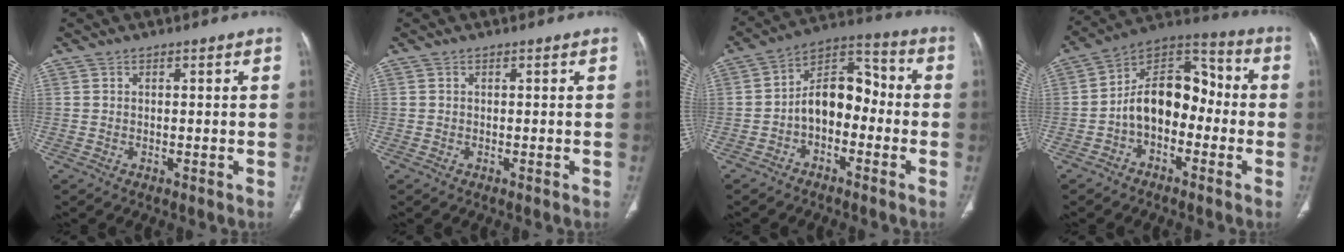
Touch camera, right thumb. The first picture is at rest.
{"total": 0.0}
{"total": 10.7, "force": [-2.4, 7.0, 7.7], "torque": [-0.095, 0.049, -0.056]}
{"total": 13.5, "force": [-2.7, 9.0, 9.7], "torque": [-0.126, 0.059, -0.060]}